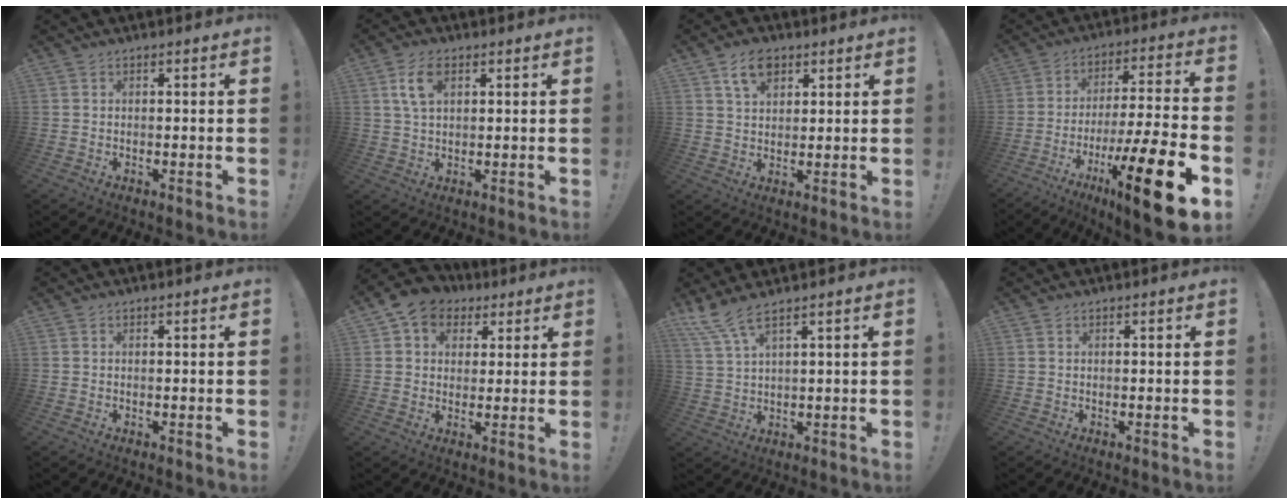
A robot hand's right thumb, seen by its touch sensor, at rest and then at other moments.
{"total": 7.3, "force": [2.9, 3.9, 5.5], "torque": [-0.104, 0.000, 0.052]}
{"total": 7.7, "force": [4.3, 4.8, 4.2], "torque": [-0.071, -0.006, 0.080]}
{"total": 21.3, "force": [-10.4, 3.1, 18.3], "torque": [-0.289, 0.056, -0.163]}
{"total": 0.0}
{"total": 8.3, "force": [3.2, 7.1, 2.8], "torque": [-0.044, -0.006, 0.065]}
{"total": 5.7, "force": [4.2, 0.4, 3.7], "torque": [-0.086, -0.019, 0.080]}
{"total": 0.0}